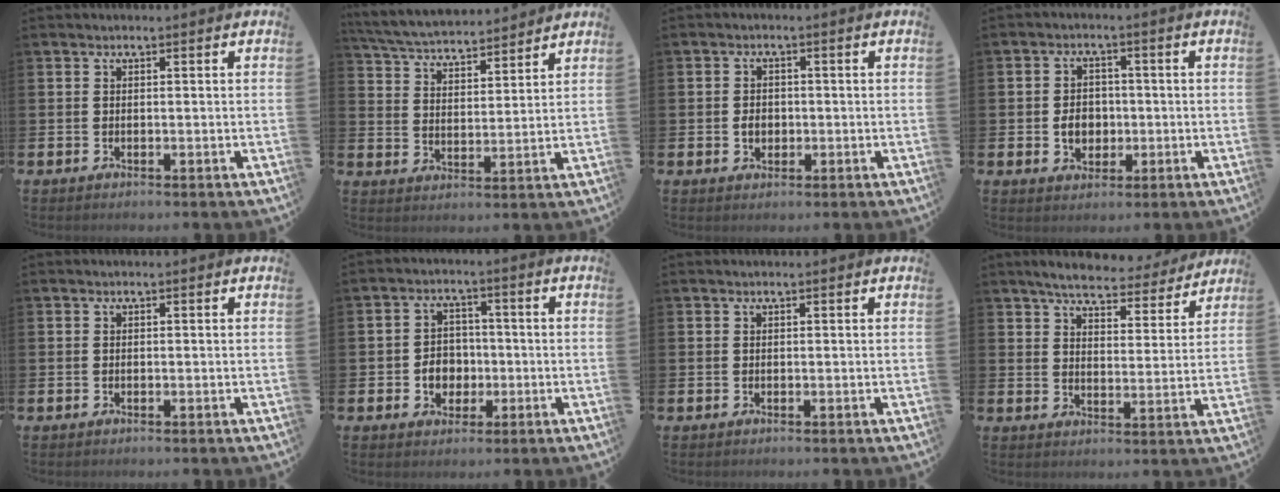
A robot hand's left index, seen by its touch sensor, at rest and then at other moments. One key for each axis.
{"total": 5.2, "fx": 5.1, "fy": 0.6, "fz": 0.7, "tx": -0.038, "ty": -0.036, "tz": 0.089}
{"total": 2.3, "fx": -0.3, "fy": 1.8, "fz": 1.3, "tx": -0.010, "ty": -0.001, "tz": -0.011}
{"total": 4.1, "fx": -0.5, "fy": 3.4, "fz": 2.3, "tx": -0.026, "ty": -0.001, "tz": -0.019}
{"total": 0.0}
{"total": 4.2, "fx": -0.7, "fy": 3.7, "fz": 1.7, "tx": -0.025, "ty": 0.002, "tz": -0.022}
{"total": 0.0}
{"total": 5.8, "fx": 5.4, "fy": 1.1, "fz": 1.7, "tx": -0.037, "ty": -0.034, "tz": 0.089}